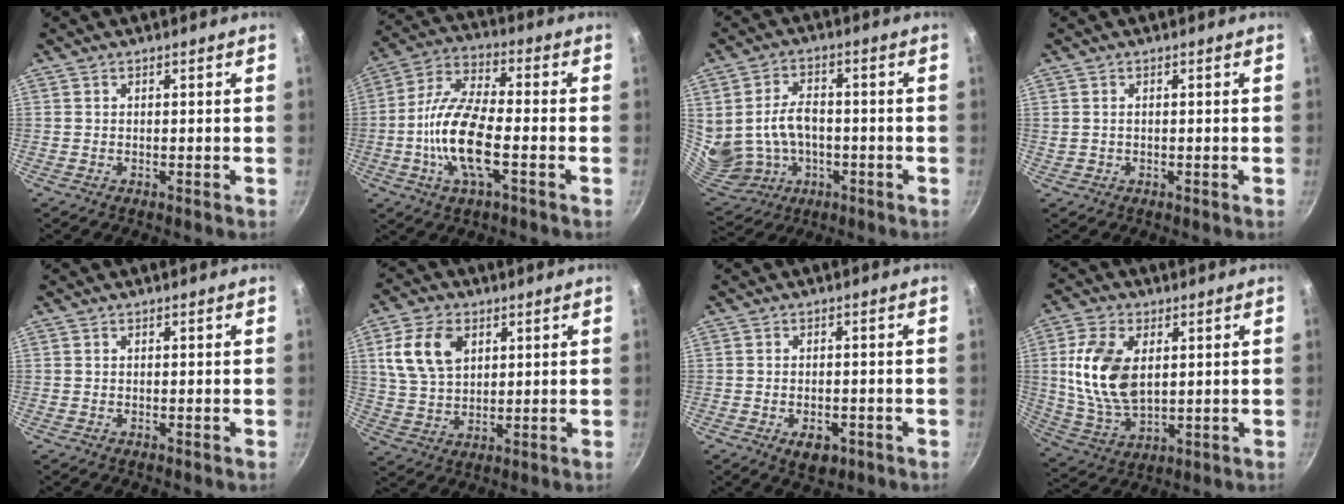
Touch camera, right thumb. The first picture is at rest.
{"total": 14.2, "force": [-3.4, 5.3, 12.7], "torque": [-0.247, 0.027, -0.078]}
{"total": 13.0, "force": [-1.3, 9.8, 8.5], "torque": [-0.142, 0.004, -0.004]}
{"total": 0.6, "force": [0.0, 0.6, 0.3], "torque": [-0.007, 0.003, 0.004]}
{"total": 0.0}
{"total": 11.1, "force": [3.9, 7.4, 7.3], "torque": [-0.121, -0.008, 0.077]}
{"total": 4.7, "force": [-2.0, 2.9, 3.1], "torque": [-0.041, 0.008, -0.020]}
{"total": 14.2, "force": [2.6, 8.6, 11.0], "torque": [-0.201, -0.014, 0.058]}